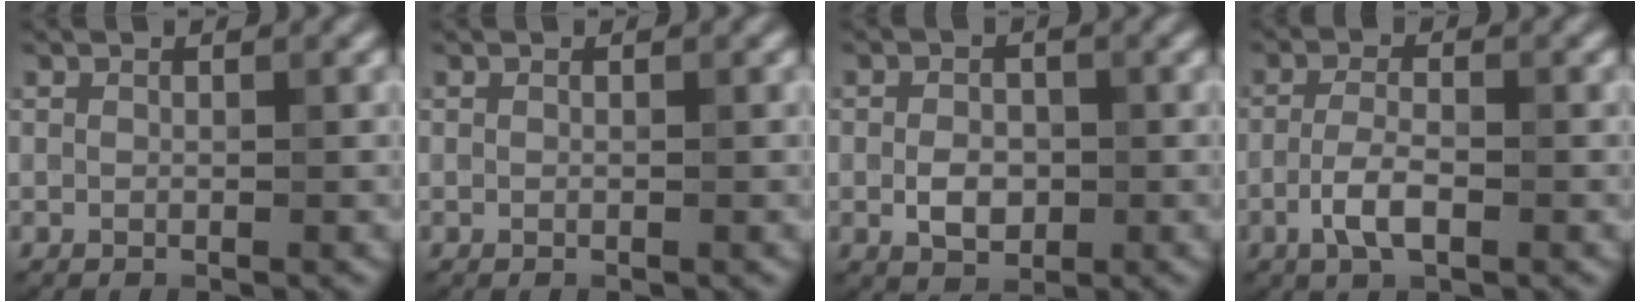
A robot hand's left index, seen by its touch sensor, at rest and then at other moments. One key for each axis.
{"total": 0.0}
{"total": 2.9, "fx": -0.5, "fy": 2.0, "fz": 2.0, "tx": -0.034, "ty": -0.002, "tz": -0.013}
{"total": 3.1, "fx": -1.2, "fy": 1.1, "fz": 2.6, "tx": -0.055, "ty": 0.003, "tz": -0.030}